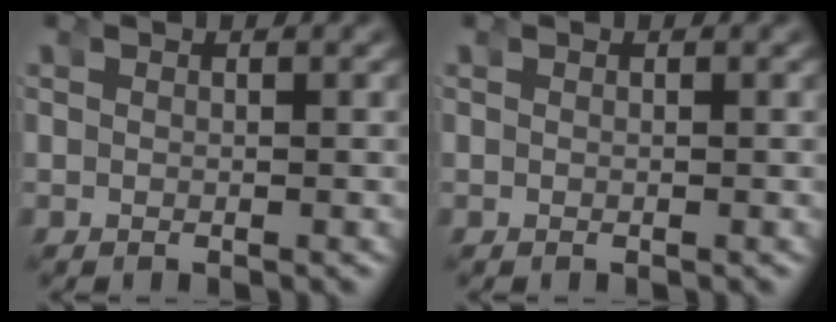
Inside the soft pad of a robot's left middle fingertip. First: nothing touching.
{"total": 0.0}